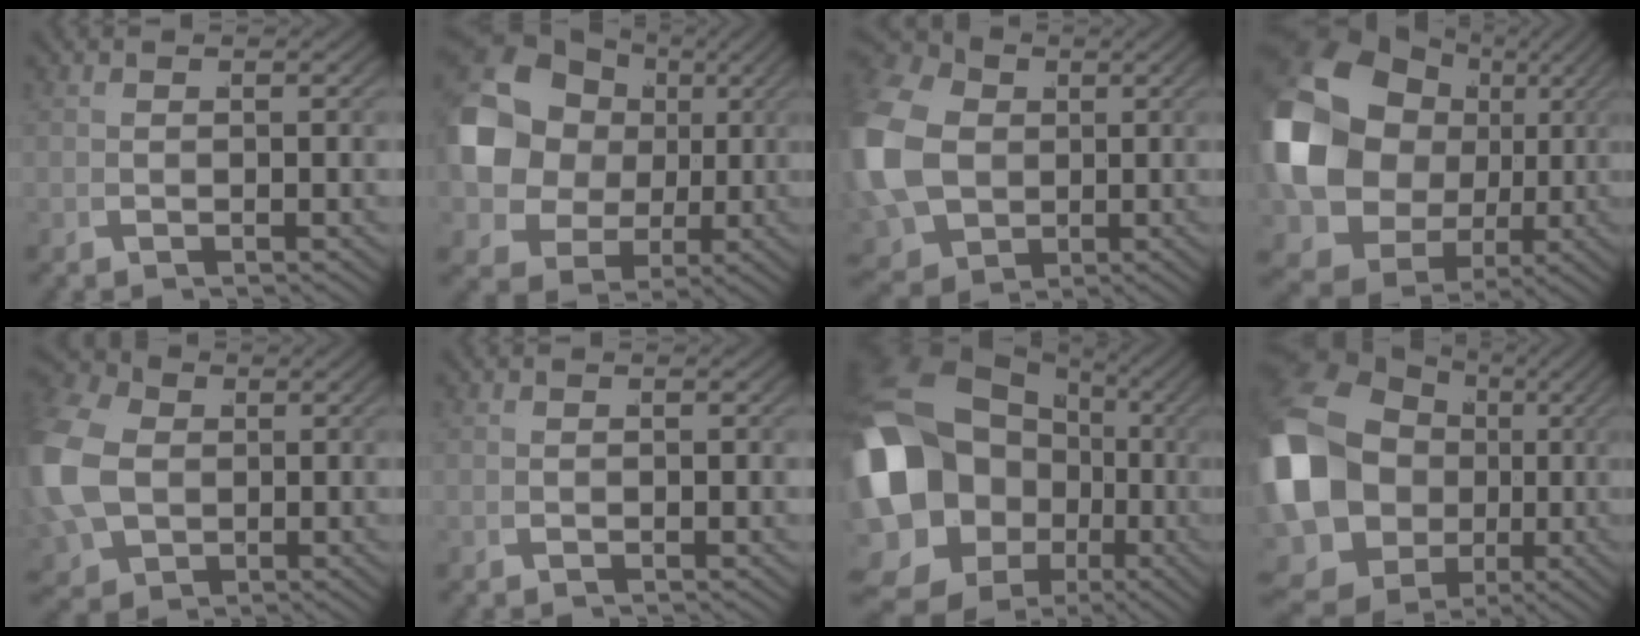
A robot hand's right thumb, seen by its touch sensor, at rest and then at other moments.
{"total": 12.7, "force": [0.8, 10.7, 6.9], "torque": [-0.186, -0.060, 0.038]}
{"total": 14.9, "force": [0.5, 12.1, 8.7], "torque": [-0.220, -0.051, 0.032]}
{"total": 15.6, "force": [0.5, 12.2, 9.7], "torque": [-0.246, -0.063, 0.037]}
{"total": 10.4, "force": [0.7, 8.5, 6.0], "torque": [-0.166, -0.044, 0.036]}
{"total": 0.0}
{"total": 17.8, "force": [-2.0, 13.8, 11.1], "torque": [-0.271, -0.083, 0.005]}
{"total": 14.7, "force": [-1.3, 12.1, 8.1], "torque": [-0.229, -0.076, 0.010]}